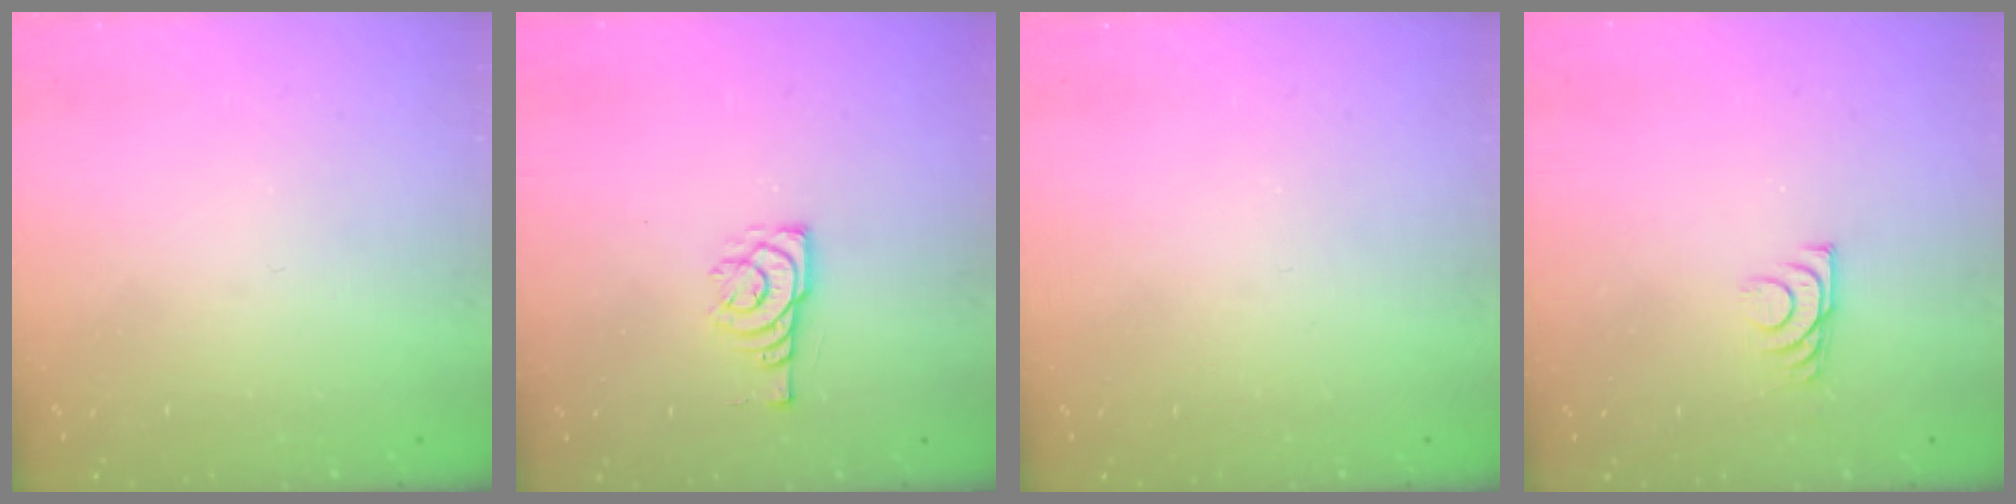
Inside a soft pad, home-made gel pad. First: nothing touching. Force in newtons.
{"total": 7.7, "press": 7.7, "slide": 0.5}
{"total": 0.0}
{"total": 5.7, "press": 5.6, "slide": 0.8}